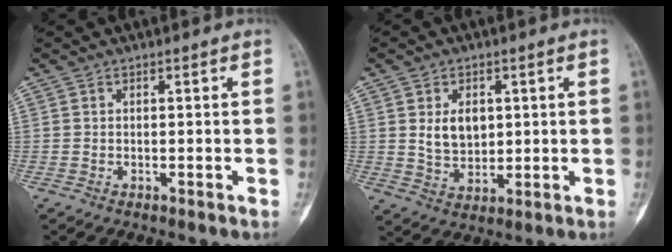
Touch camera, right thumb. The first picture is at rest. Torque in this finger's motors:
{"motor_torque": [0.36, 0.67, 0.34, -0.11, 0.00]}